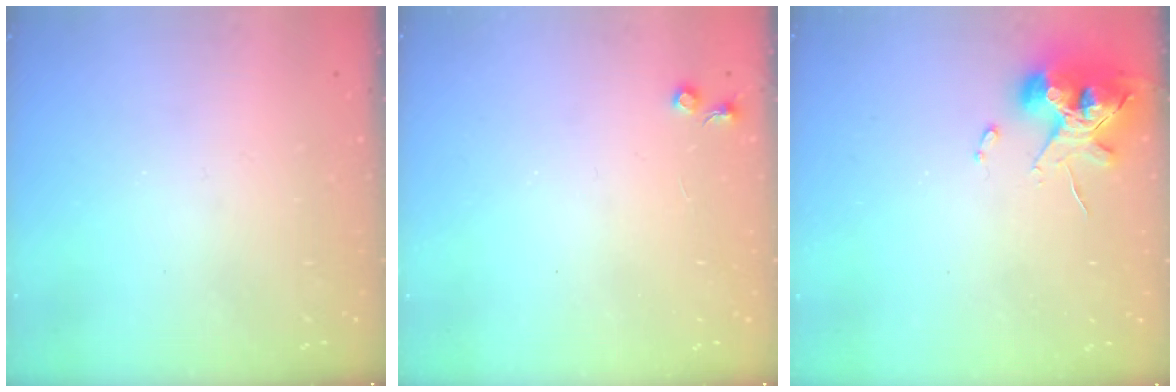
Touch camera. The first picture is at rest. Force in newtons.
{"total": 3.8, "press": 3.7, "slide": 0.6}
{"total": 11.8, "press": 11.7, "slide": 1.6}